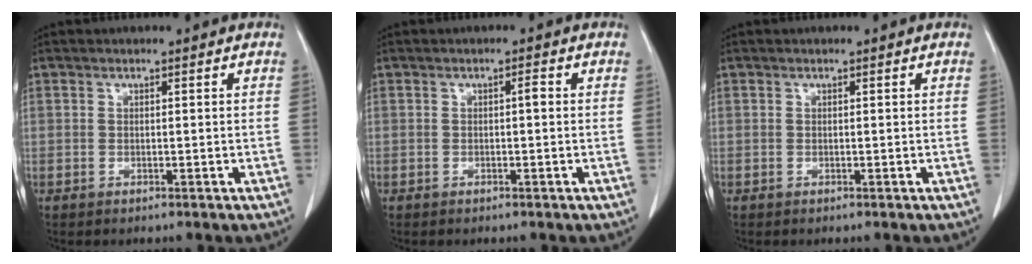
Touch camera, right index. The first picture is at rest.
{"total": 0.9, "force": [0.0, 0.1, 0.9], "torque": [-0.015, 0.002, 0.000]}
{"total": 0.0}